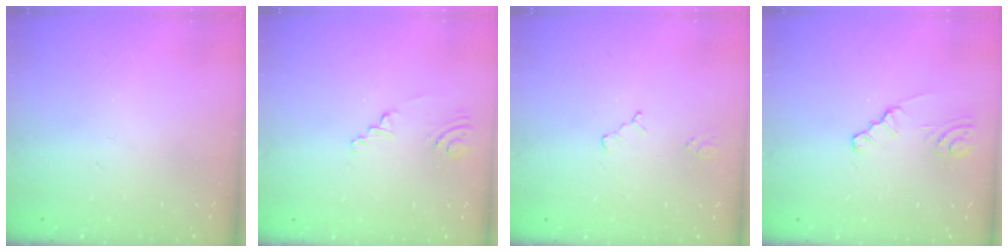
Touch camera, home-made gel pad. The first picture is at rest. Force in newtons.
{"total": 2.0, "press": 1.6, "slide": 1.2}
{"total": 1.5, "press": 1.5, "slide": 0.3}
{"total": 2.1, "press": 2.1, "slide": 0.3}